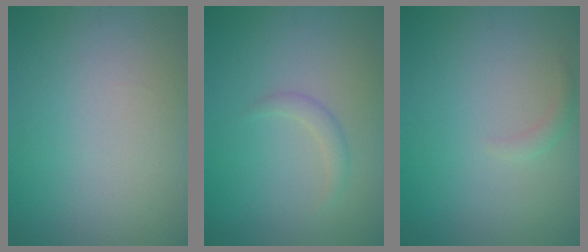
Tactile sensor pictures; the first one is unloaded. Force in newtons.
{"total": 1.2, "press": 1.2, "slide": 0.1}
{"total": 0.8, "press": 0.8, "slide": 0.1}